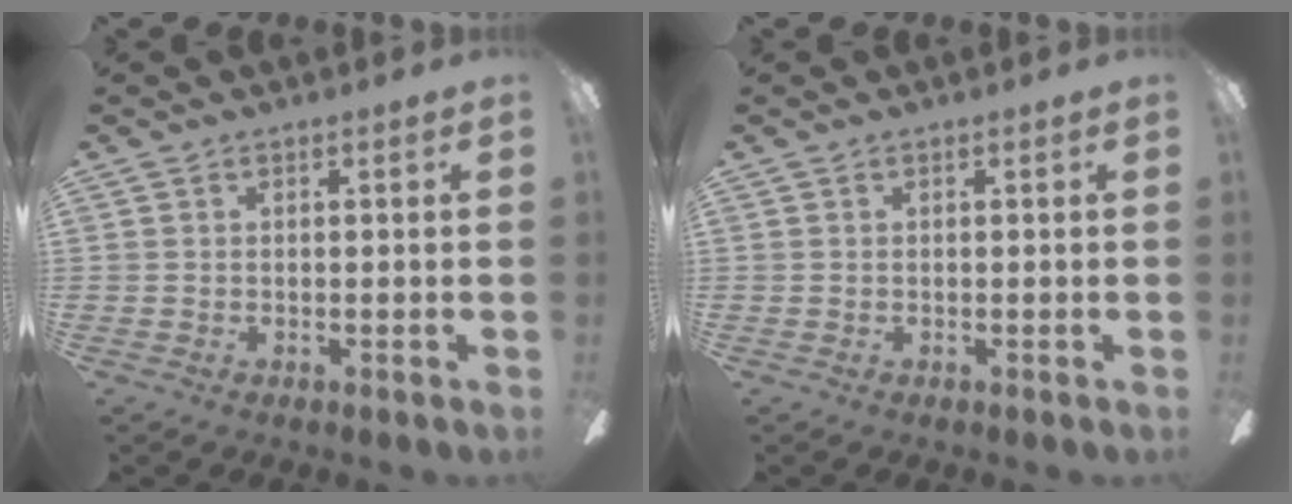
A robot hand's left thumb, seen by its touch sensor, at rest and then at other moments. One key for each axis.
{"total": 0.0}